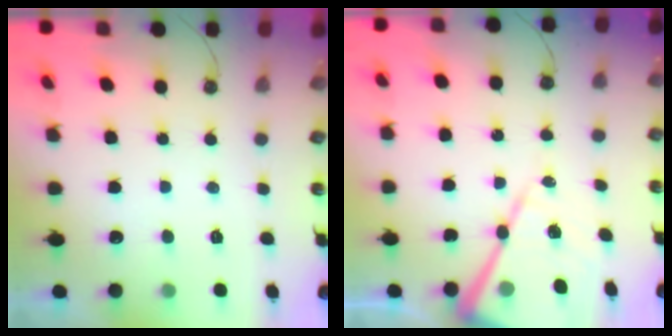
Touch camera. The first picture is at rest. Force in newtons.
{"total": 16.8, "press": 16.8, "slide": 1.7}